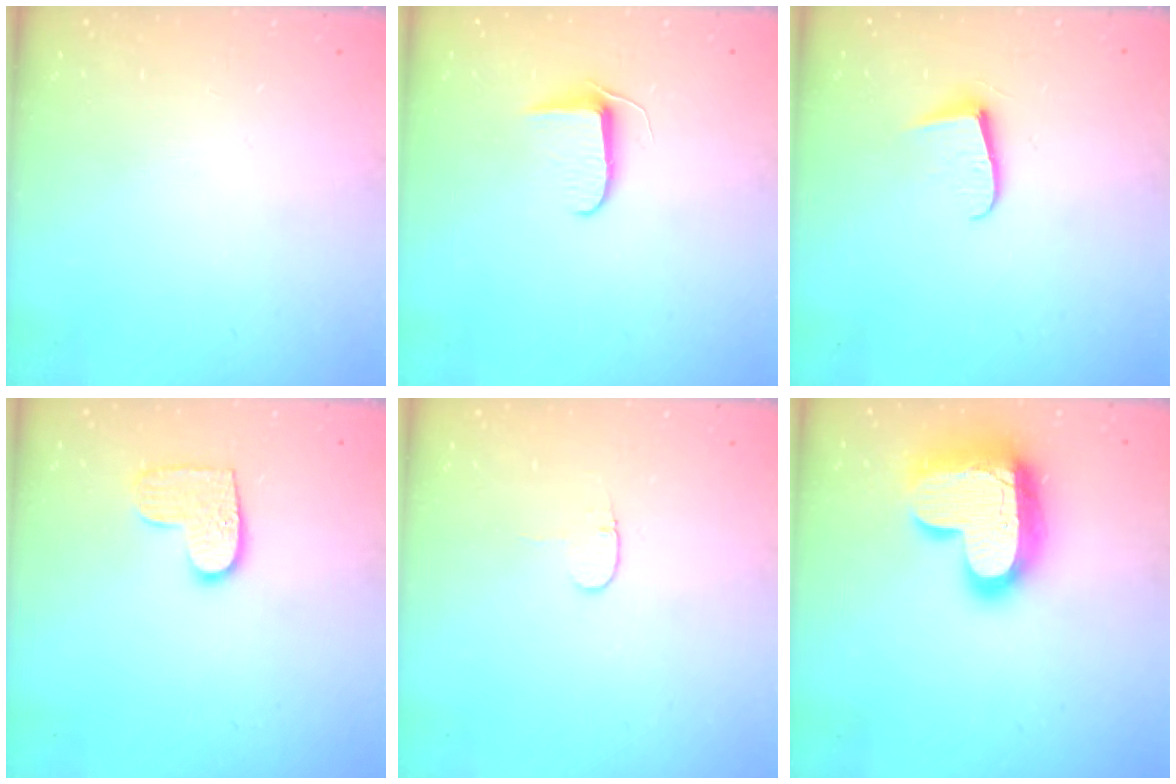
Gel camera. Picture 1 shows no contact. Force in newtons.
{"total": 6.4, "press": 6.3, "slide": 0.8}
{"total": 5.9, "press": 5.9, "slide": 0.6}
{"total": 8.6, "press": 8.6, "slide": 0.3}
{"total": 3.4, "press": 3.4, "slide": 0.4}
{"total": 19.3, "press": 19.2, "slide": 1.6}